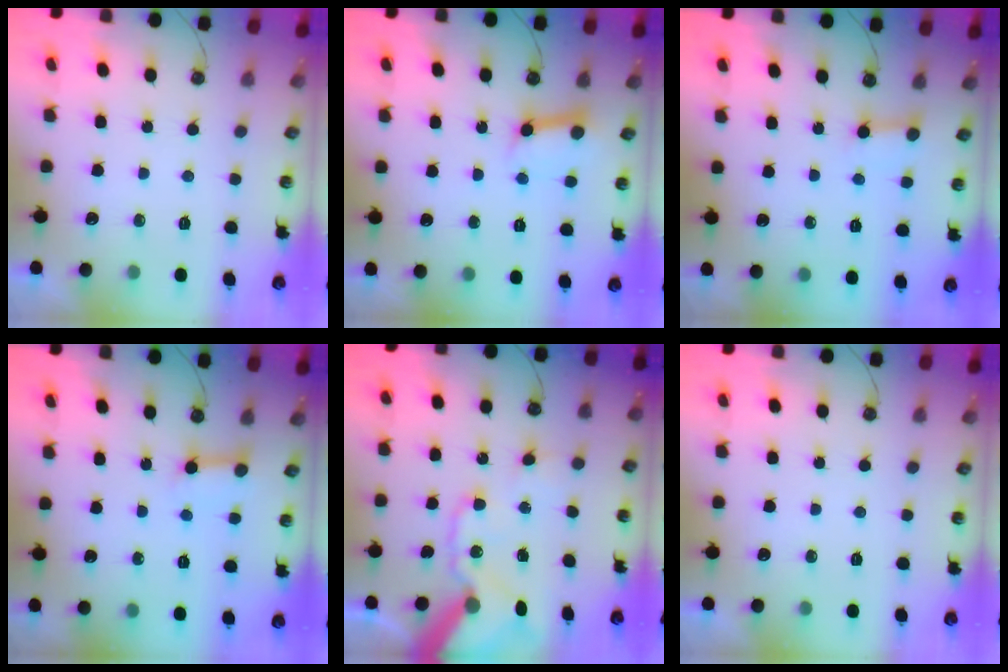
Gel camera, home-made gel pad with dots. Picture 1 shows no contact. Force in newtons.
{"total": 7.5, "press": 7.5, "slide": 0.9}
{"total": 3.0, "press": 3.0, "slide": 0.5}
{"total": 5.1, "press": 5.1, "slide": 0.6}
{"total": 17.7, "press": 17.5, "slide": 2.6}
{"total": 0.0}